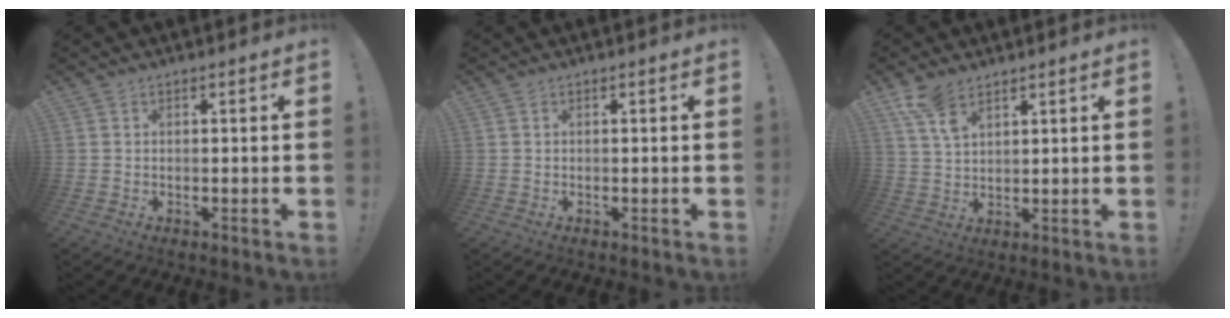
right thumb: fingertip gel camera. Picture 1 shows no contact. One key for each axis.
{"total": 0.0}
{"total": 7.0, "fx": 4.9, "fy": 2.7, "fz": 4.2, "tx": -0.084, "ty": -0.021, "tz": 0.093}